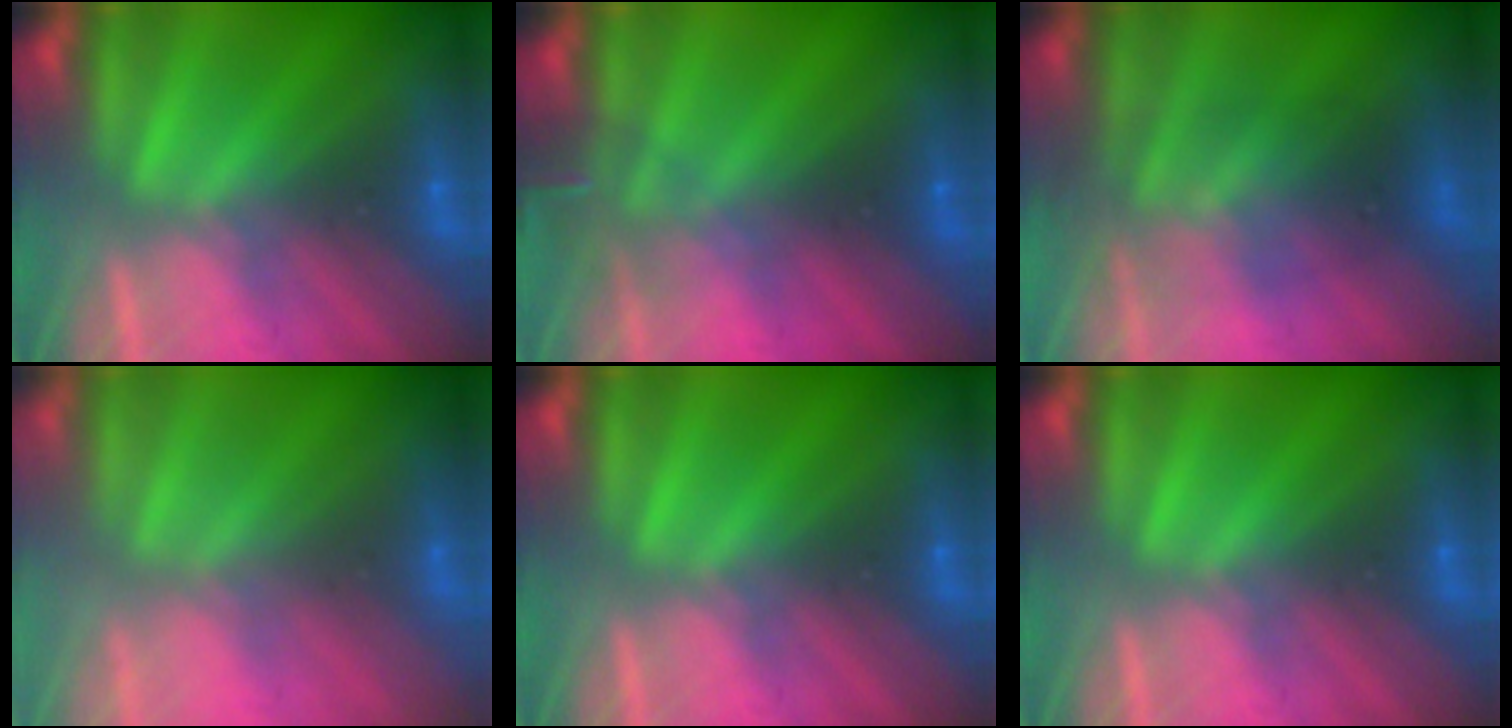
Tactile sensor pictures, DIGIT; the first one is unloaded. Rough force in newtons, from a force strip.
{"total": 3.0}
{"total": 1.6}
{"total": 2.8}
{"total": 0.0}
{"total": 0.0}